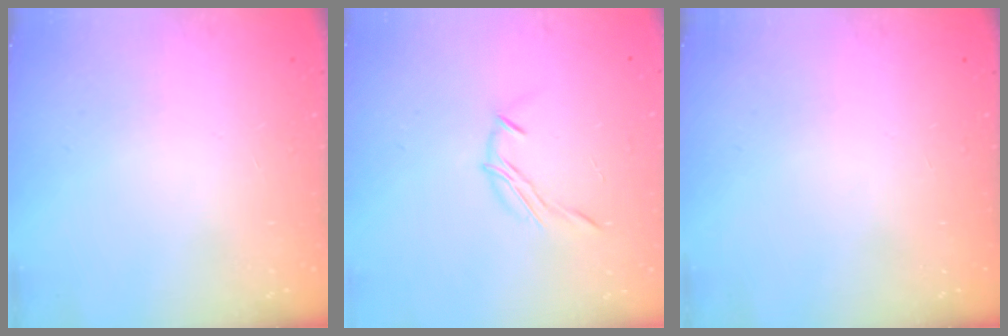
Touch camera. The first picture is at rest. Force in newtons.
{"total": 7.2, "press": 7.1, "slide": 1.3}
{"total": 0.0}